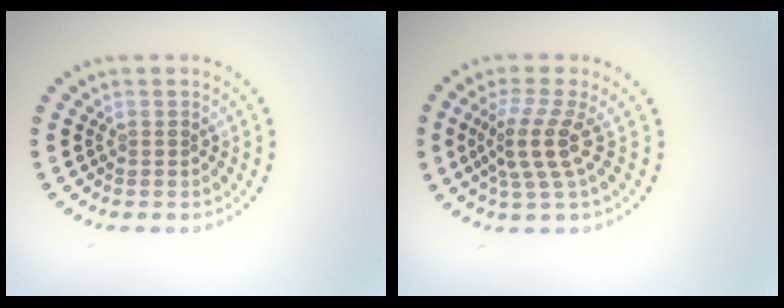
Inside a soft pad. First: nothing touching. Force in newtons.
{"total": 3.6, "press": 2.5, "slide": 2.6}